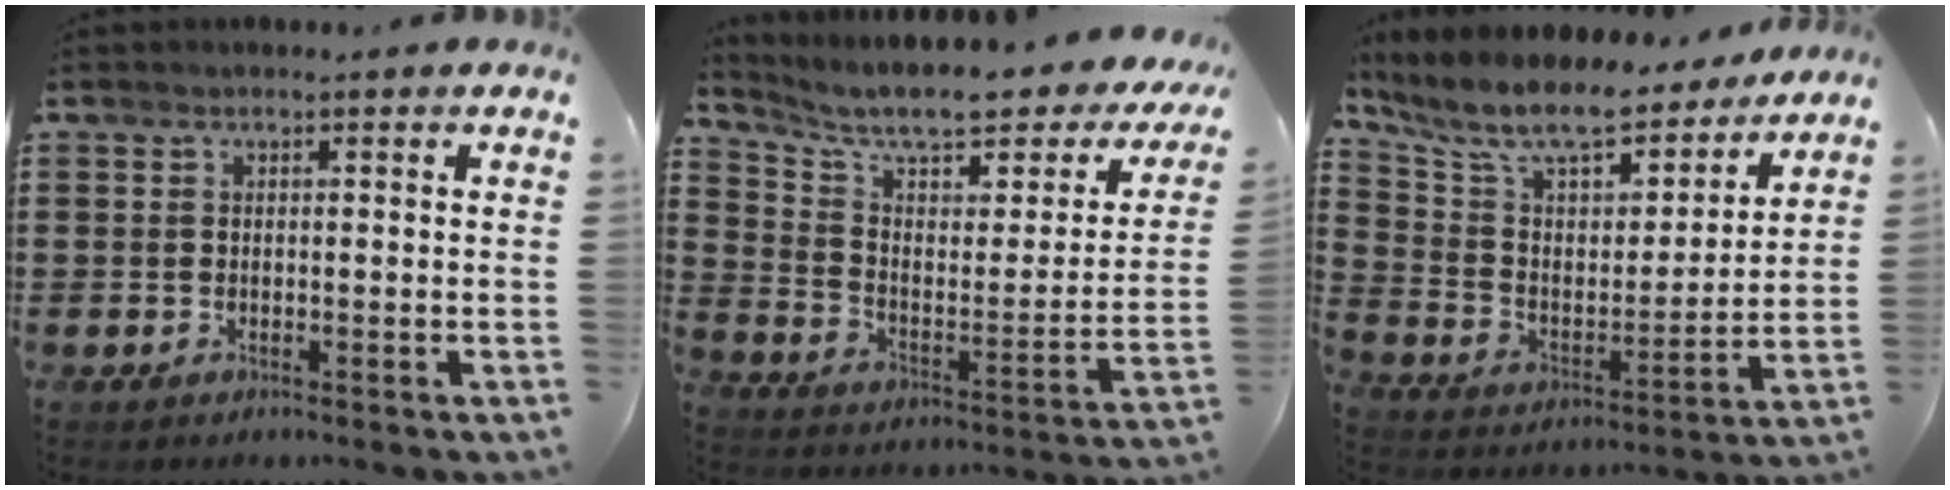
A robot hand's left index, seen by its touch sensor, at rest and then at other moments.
{"total": 8.7, "force": [7.1, 1.4, 4.8], "torque": [-0.116, -0.050, 0.117]}
{"total": 10.2, "force": [9.2, 2.2, 3.9], "torque": [-0.119, -0.056, 0.160]}